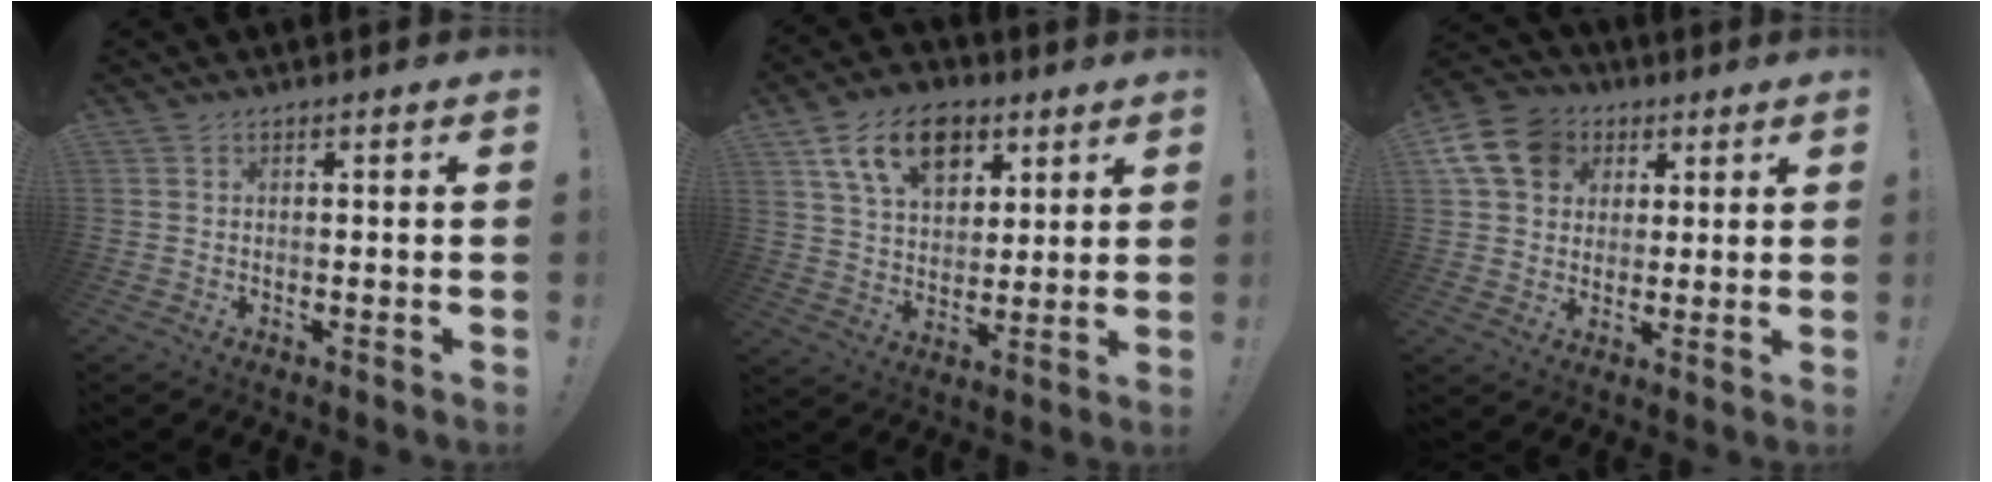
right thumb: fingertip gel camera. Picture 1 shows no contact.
{"total": 15.6, "force": [7.7, 10.3, 8.8], "torque": [-0.143, -0.025, 0.144]}
{"total": 14.0, "force": [5.2, 11.3, 6.4], "torque": [-0.099, -0.019, 0.104]}